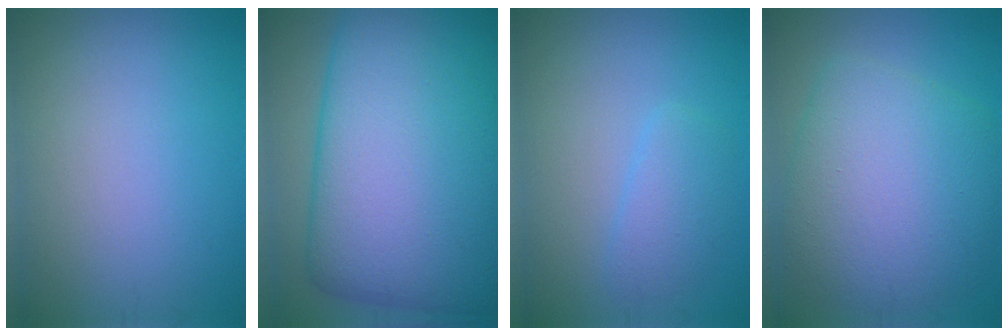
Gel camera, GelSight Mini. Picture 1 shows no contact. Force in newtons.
{"total": 20.2, "press": 20.2, "slide": 0.5}
{"total": 2.1, "press": 2.1, "slide": 0.2}
{"total": 9.3, "press": 9.3, "slide": 0.3}